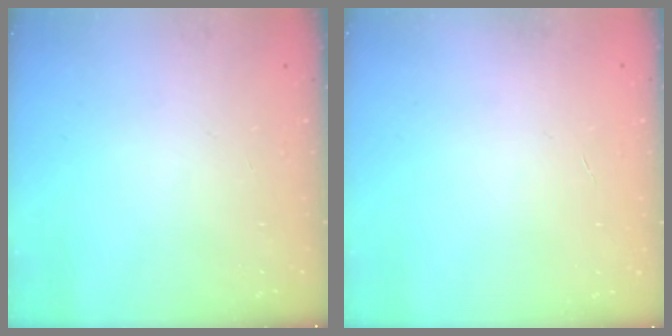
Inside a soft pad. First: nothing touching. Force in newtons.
{"total": 0.0}